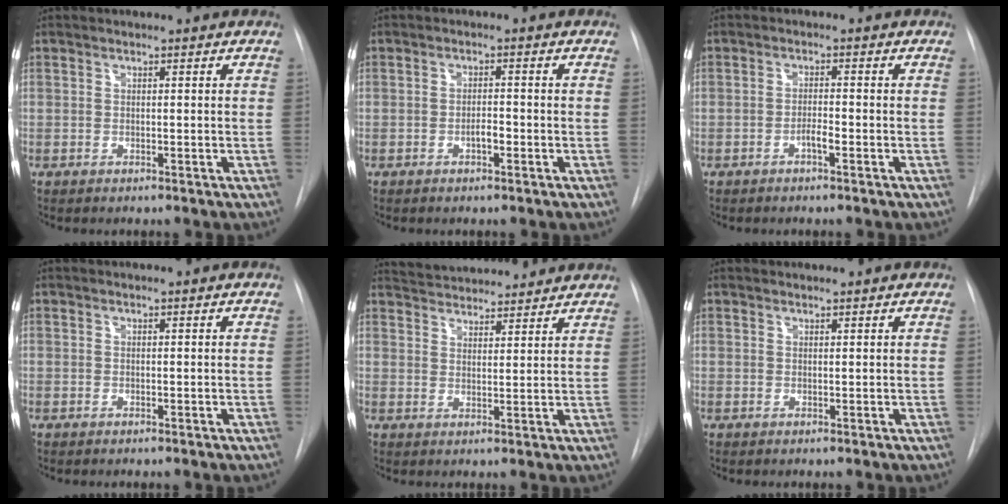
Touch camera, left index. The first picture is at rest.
{"total": 1.7, "force": [-0.8, 0.6, 1.4], "torque": [-0.023, 0.003, -0.014]}
{"total": 1.7, "force": [-1.0, 0.2, 1.4], "torque": [-0.024, 0.002, -0.020]}
{"total": 0.0}
{"total": 12.5, "force": [11.9, 2.2, 3.1], "torque": [-0.046, 0.026, 0.171]}
{"total": 1.5, "force": [1.5, 0.1, 0.3], "torque": [-0.006, 0.017, 0.025]}